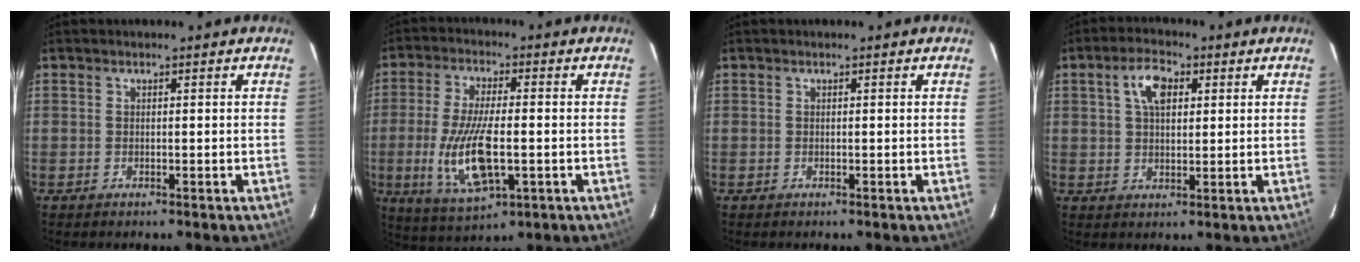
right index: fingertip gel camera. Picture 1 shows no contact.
{"total": 13.3, "force": [-2.5, 4.5, 12.2], "torque": [-0.250, -0.016, -0.040]}
{"total": 0.0}
{"total": 5.9, "force": [2.2, 3.2, 4.5], "torque": [-0.082, 0.017, 0.040]}